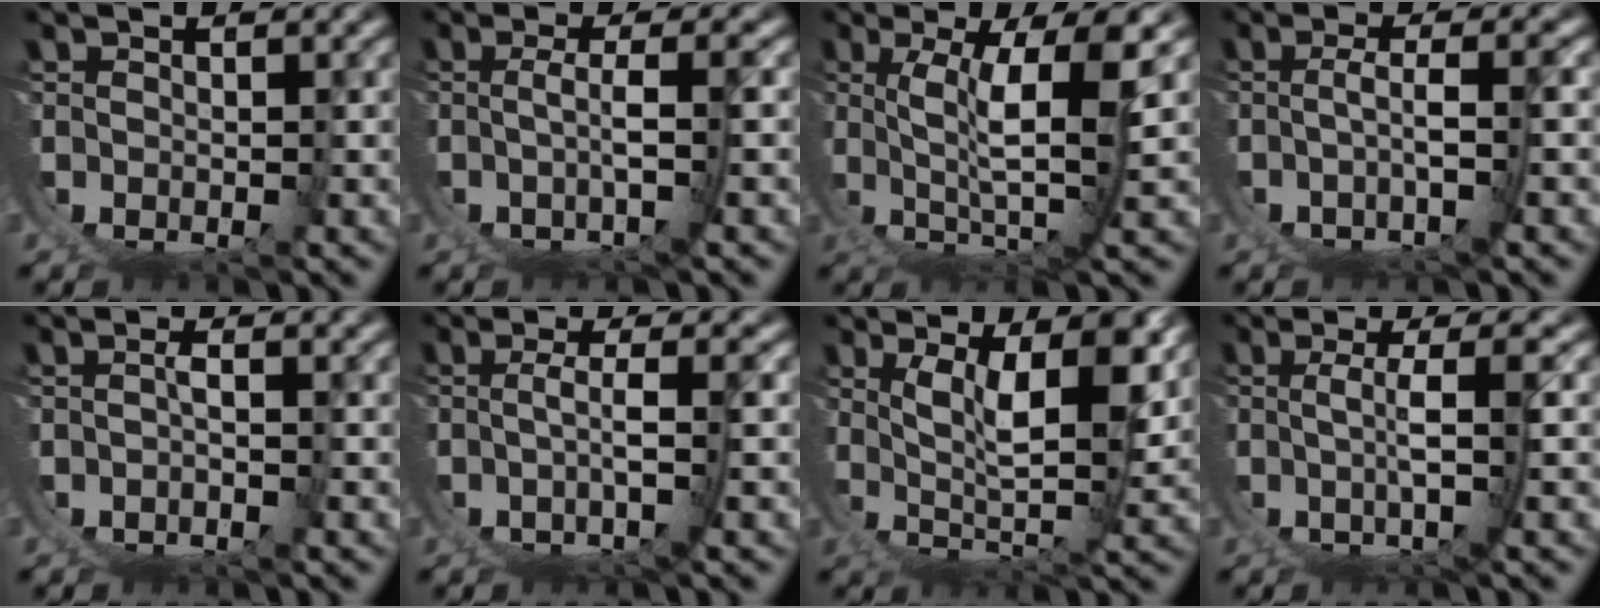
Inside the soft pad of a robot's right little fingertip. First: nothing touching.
{"total": 3.9, "force": [-0.7, -1.3, 3.6], "torque": [-0.047, -0.009, -0.003]}
{"total": 6.6, "force": [1.5, -0.4, 6.4], "torque": [-0.093, -0.015, 0.041]}
{"total": 3.8, "force": [-1.6, -1.0, 3.3], "torque": [-0.042, -0.009, -0.016]}
{"total": 1.7, "force": [-1.0, 0.5, 1.3], "torque": [-0.016, -0.006, -0.014]}
{"total": 3.9, "force": [-1.2, -1.1, 3.5], "torque": [-0.047, -0.010, -0.010]}
{"total": 7.1, "force": [2.5, 0.6, 6.6], "torque": [-0.087, -0.015, 0.052]}
{"total": 4.5, "force": [0.0, -1.5, 4.3], "torque": [-0.058, -0.008, 0.010]}